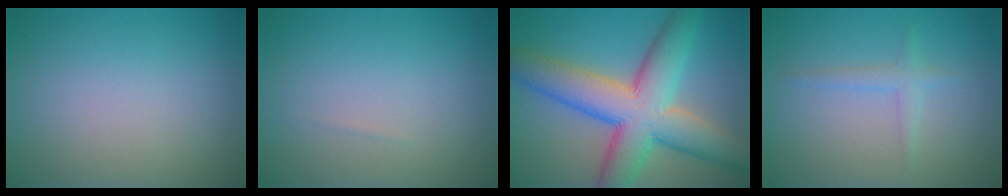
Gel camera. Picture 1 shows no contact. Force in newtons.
{"total": 0.0}
{"total": 10.9, "press": 10.9, "slide": 0.3}
{"total": 1.4, "press": 1.4, "slide": 0.0}